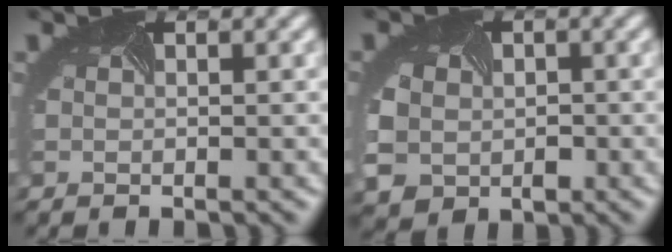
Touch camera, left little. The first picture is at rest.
{"total": 4.9, "force": [-0.9, 4.2, 2.3], "torque": [-0.056, -0.014, -0.008]}